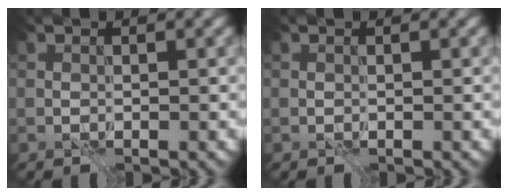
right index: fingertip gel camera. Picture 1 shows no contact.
{"total": 0.0}